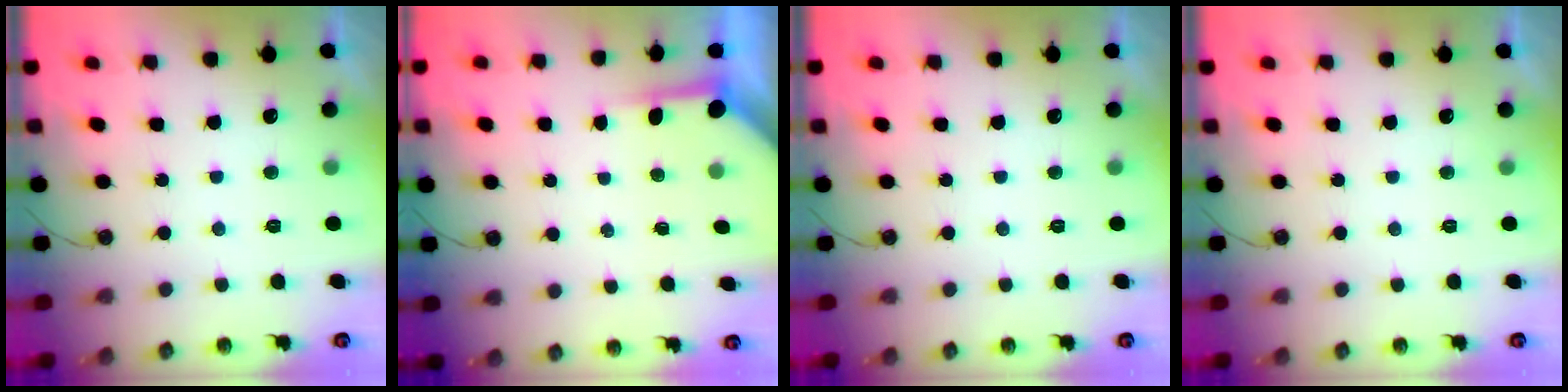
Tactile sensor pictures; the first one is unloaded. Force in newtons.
{"total": 3.9, "press": 3.9, "slide": 0.3}
{"total": 0.0}
{"total": 0.0}